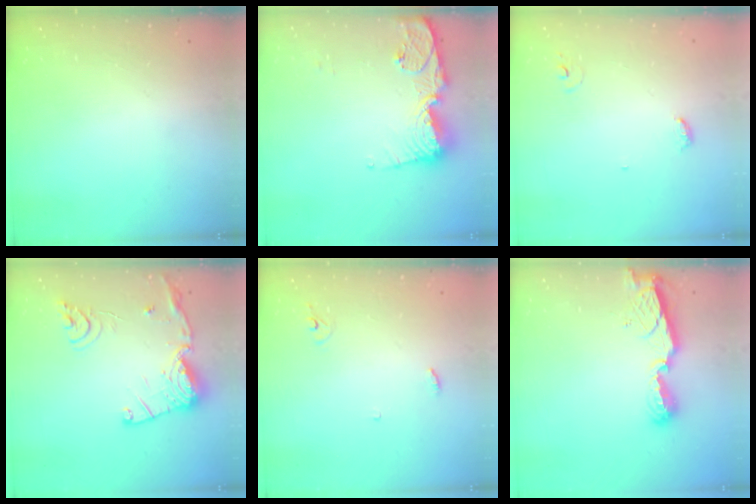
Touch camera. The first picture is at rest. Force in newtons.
{"total": 13.5, "press": 13.4, "slide": 1.3}
{"total": 3.8, "press": 3.8, "slide": 0.3}
{"total": 16.3, "press": 16.2, "slide": 1.5}
{"total": 2.9, "press": 2.9, "slide": 0.2}
{"total": 8.4, "press": 8.4, "slide": 0.8}